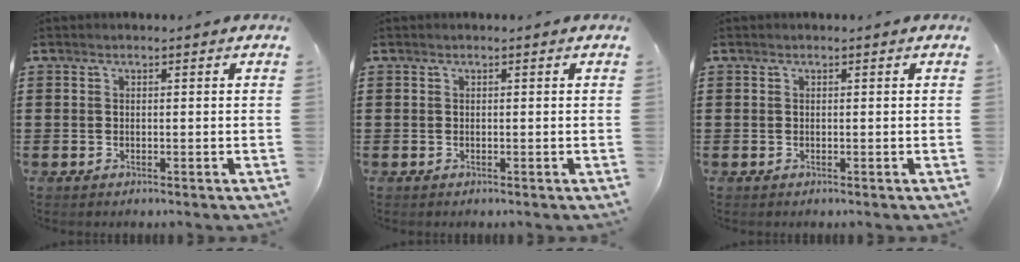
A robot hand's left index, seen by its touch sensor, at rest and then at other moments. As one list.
[{"total": 0.0}, {"total": 0.0}]